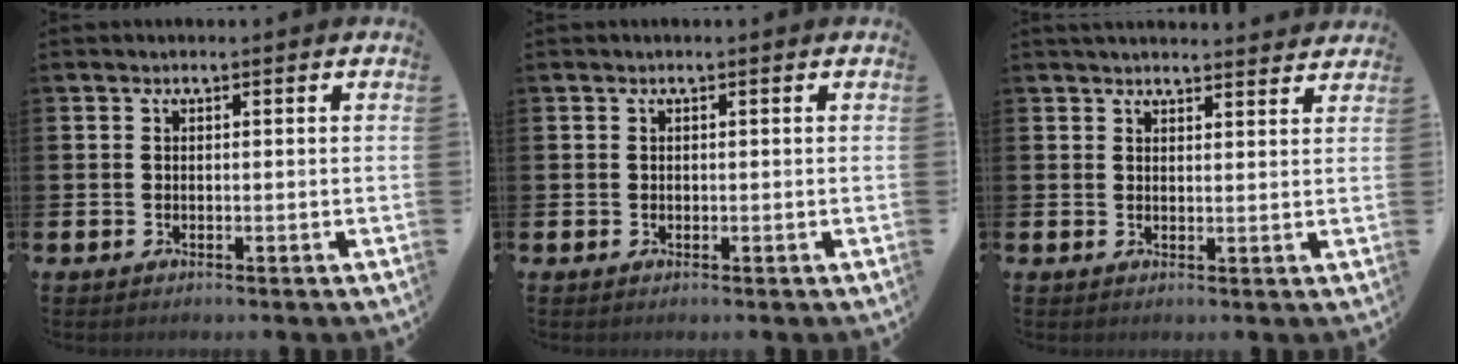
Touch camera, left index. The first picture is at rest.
{"total": 0.0}
{"total": 3.0, "force": [3.0, 0.3, 0.3], "torque": [0.001, -0.018, 0.051]}